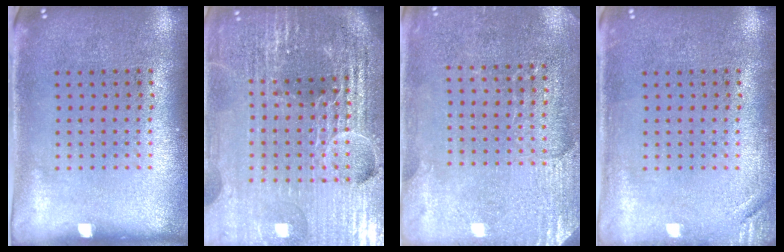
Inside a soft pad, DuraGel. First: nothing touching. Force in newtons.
{"total": 6.7, "press": 5.9, "slide": 3.1}
{"total": 2.8, "press": 2.6, "slide": 0.8}
{"total": 1.3, "press": 1.3, "slide": 0.3}